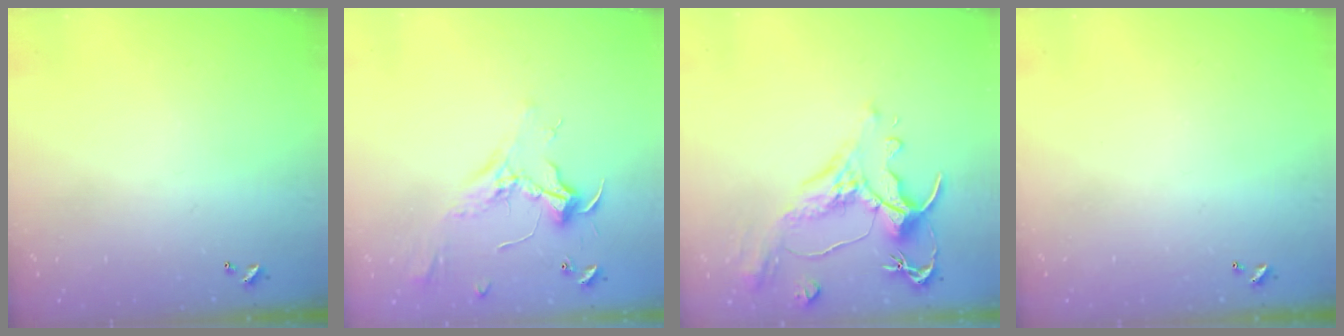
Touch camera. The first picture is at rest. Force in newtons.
{"total": 2.4, "press": 2.3, "slide": 0.8}
{"total": 1.6, "press": 0.4, "slide": 1.6}
{"total": 0.0}